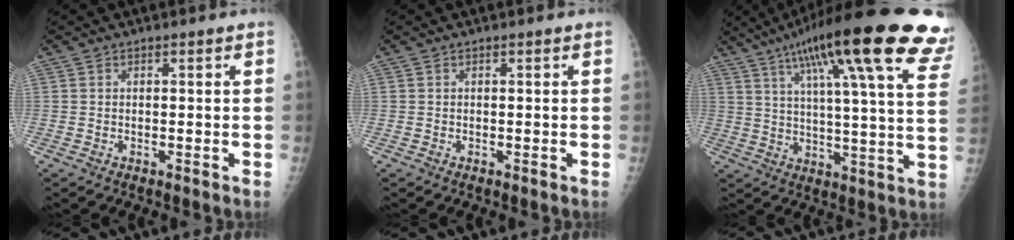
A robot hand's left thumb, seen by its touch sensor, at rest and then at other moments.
{"total": 0.0}
{"total": 29.9, "force": [17.5, 5.1, 23.7], "torque": [-0.303, -0.027, 0.239]}